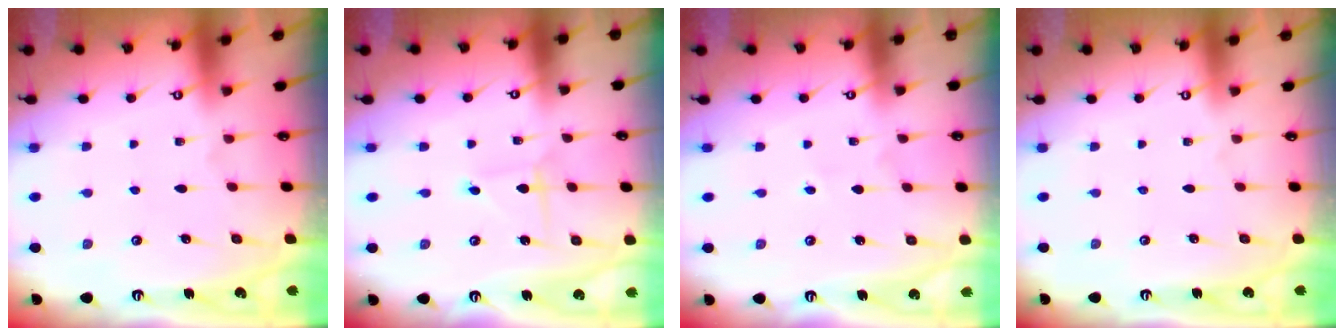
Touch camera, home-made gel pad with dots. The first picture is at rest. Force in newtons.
{"total": 2.2, "press": 2.1, "slide": 0.3}
{"total": 1.7, "press": 1.6, "slide": 0.5}
{"total": 0.0}